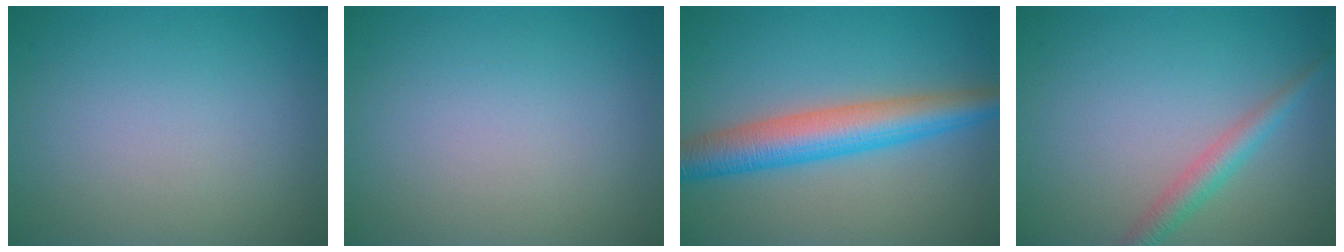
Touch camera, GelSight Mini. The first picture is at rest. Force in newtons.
{"total": 0.0}
{"total": 6.3, "press": 6.3, "slide": 0.0}
{"total": 2.3, "press": 2.3, "slide": 0.1}